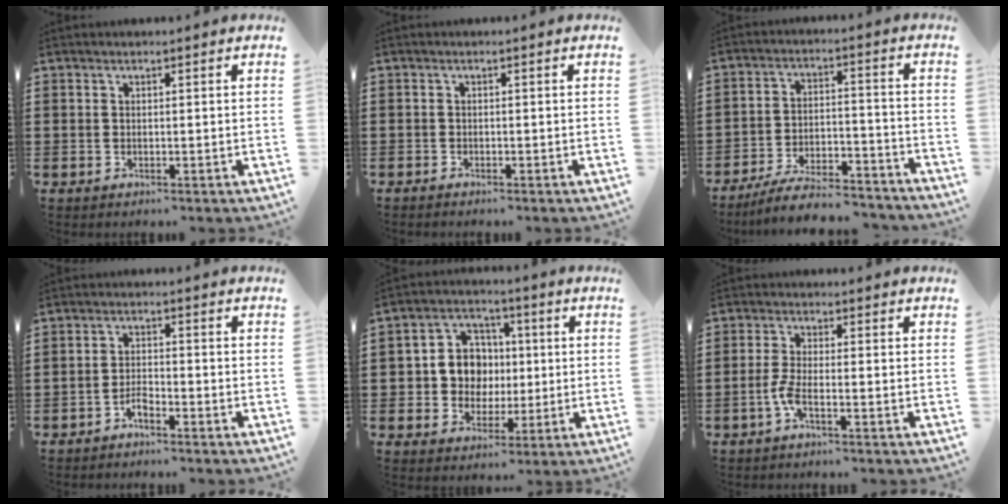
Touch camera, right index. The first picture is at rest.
{"total": 0.6, "force": [-0.6, 0.1, 0.0], "torque": [0.000, 0.001, -0.013]}
{"total": 7.6, "force": [-7.0, 0.7, 2.9], "torque": [-0.057, 0.010, -0.136]}
{"total": 2.4, "force": [-2.0, 0.5, 1.2], "torque": [-0.026, 0.006, -0.041]}
{"total": 7.0, "force": [0.1, 6.5, 2.7], "torque": [-0.069, 0.018, 0.001]}
{"total": 3.5, "force": [-1.7, 0.6, 3.0], "torque": [-0.083, -0.009, -0.039]}